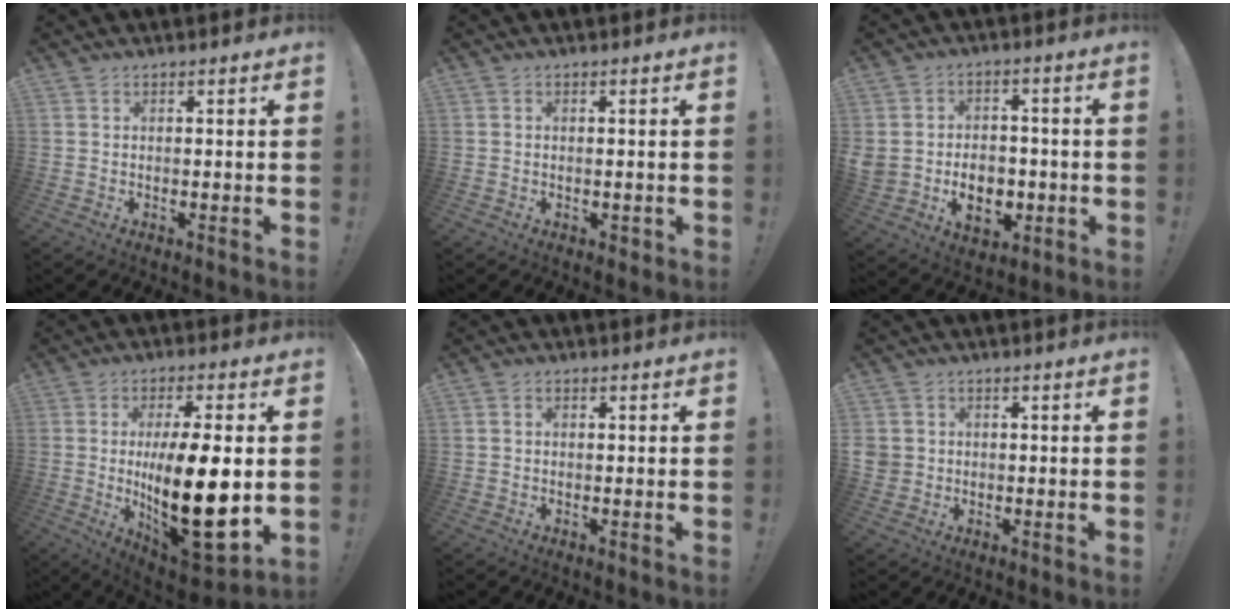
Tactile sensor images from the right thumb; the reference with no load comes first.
{"total": 1.1, "force": [0.1, 0.9, 0.6], "torque": [-0.001, -0.001, 0.001]}
{"total": 11.5, "force": [-2.6, 8.7, 7.0], "torque": [-0.110, 0.008, -0.040]}
{"total": 20.1, "force": [0.1, 7.3, 18.8], "torque": [-0.299, -0.025, 0.010]}
{"total": 0.9, "force": [0.1, 0.8, 0.4], "torque": [-0.005, 0.003, 0.002]}
{"total": 3.4, "force": [0.4, 3.2, 1.0], "torque": [-0.021, 0.001, 0.009]}